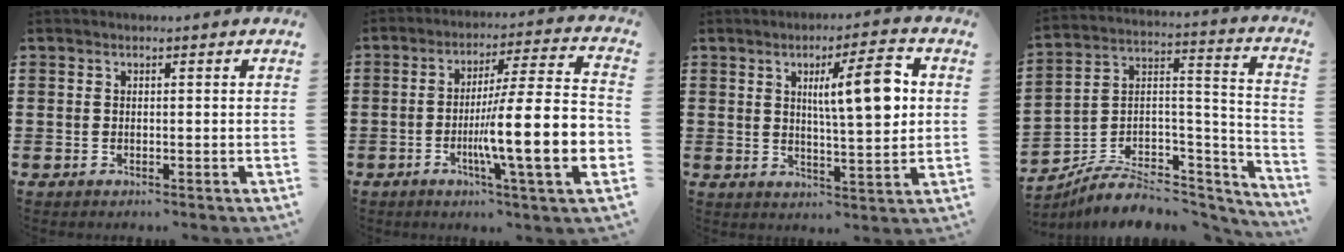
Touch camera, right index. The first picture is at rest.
{"total": 14.7, "force": [-4.0, 1.5, 14.1], "torque": [-0.227, -0.020, -0.077]}
{"total": 9.9, "force": [2.6, 2.4, 9.3], "torque": [-0.148, -0.005, 0.033]}
{"total": 7.0, "force": [-5.1, 3.8, 2.9], "torque": [-0.049, 0.014, -0.091]}